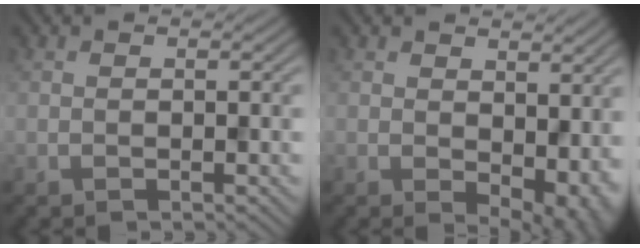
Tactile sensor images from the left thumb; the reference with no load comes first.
{"total": 7.1, "force": [0.5, 4.3, 5.6], "torque": [-0.076, -0.021, 0.020]}